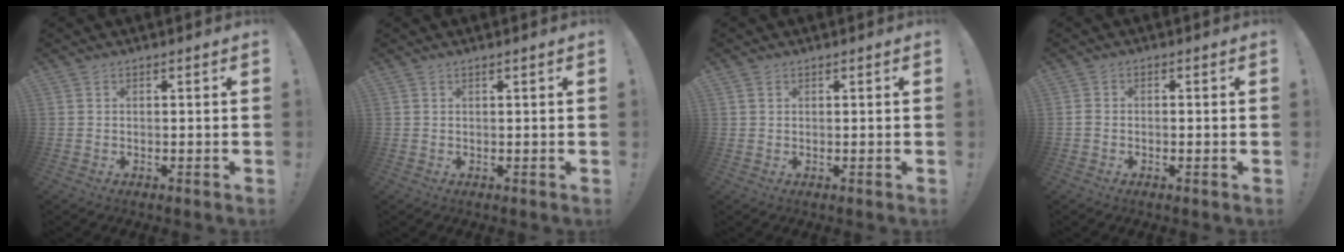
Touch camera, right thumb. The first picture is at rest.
{"total": 0.9, "force": [0.5, -0.2, 0.7], "torque": [-0.005, -0.003, 0.006]}
{"total": 1.1, "force": [0.8, 0.7, 0.4], "torque": [-0.002, -0.001, 0.015]}
{"total": 1.3, "force": [-0.6, 0.7, 0.9], "torque": [-0.015, 0.005, -0.009]}